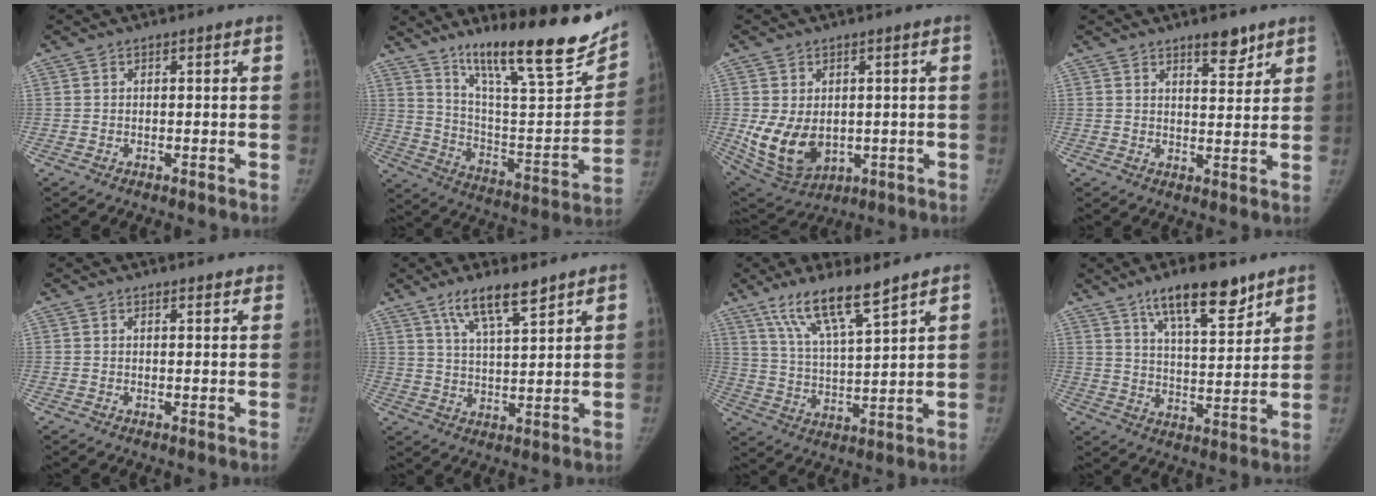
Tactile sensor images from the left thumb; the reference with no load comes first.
{"total": 26.8, "force": [18.7, 5.6, 18.4], "torque": [-0.250, -0.089, 0.301]}
{"total": 11.1, "force": [-0.6, 7.9, 7.7], "torque": [-0.129, -0.017, 0.018]}
{"total": 5.7, "force": [4.3, 2.0, 3.3], "torque": [-0.030, -0.031, 0.065]}
{"total": 2.6, "force": [2.4, 0.7, 0.9], "torque": [0.003, -0.007, 0.027]}
{"total": 9.1, "force": [6.4, 2.0, 6.2], "torque": [-0.103, -0.034, 0.120]}
{"total": 12.1, "force": [8.7, 2.0, 8.3], "torque": [-0.147, -0.047, 0.171]}
{"total": 13.6, "force": [9.3, 4.3, 9.0], "torque": [-0.119, -0.052, 0.157]}